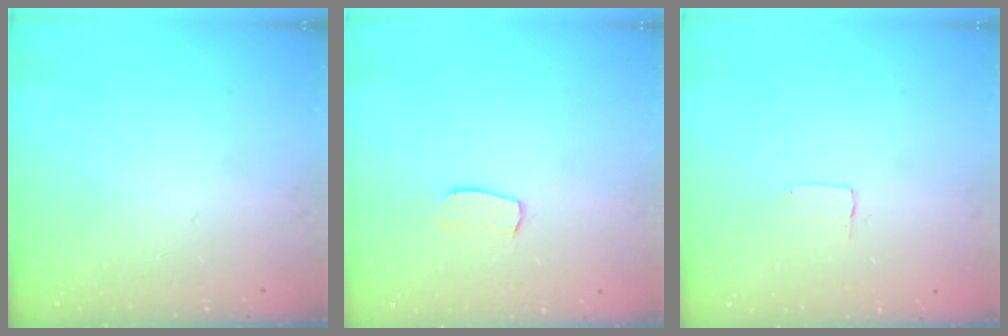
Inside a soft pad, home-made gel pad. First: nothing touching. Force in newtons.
{"total": 5.9, "press": 5.9, "slide": 0.3}
{"total": 3.1, "press": 3.1, "slide": 0.2}